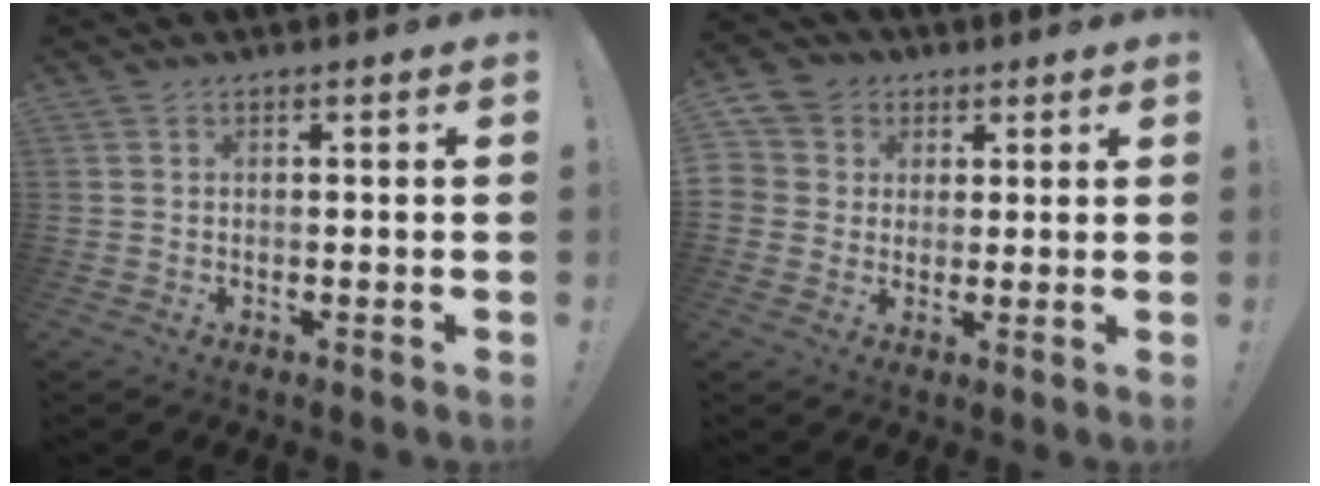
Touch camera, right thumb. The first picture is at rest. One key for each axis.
{"total": 6.5, "fx": 0.8, "fy": 6.4, "fz": 1.3, "tx": -0.029, "ty": 0.000, "tz": 0.018}